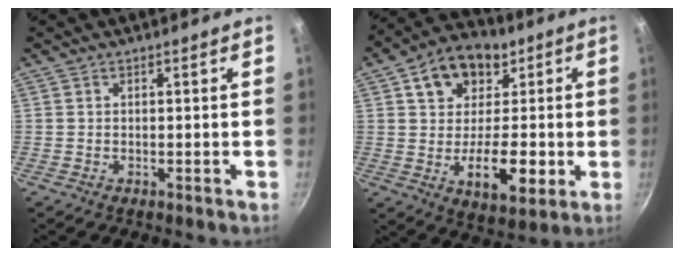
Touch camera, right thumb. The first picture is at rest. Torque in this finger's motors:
{"motor_torque": [1.02, 3.99, 1.02, -0.72, 0.24]}